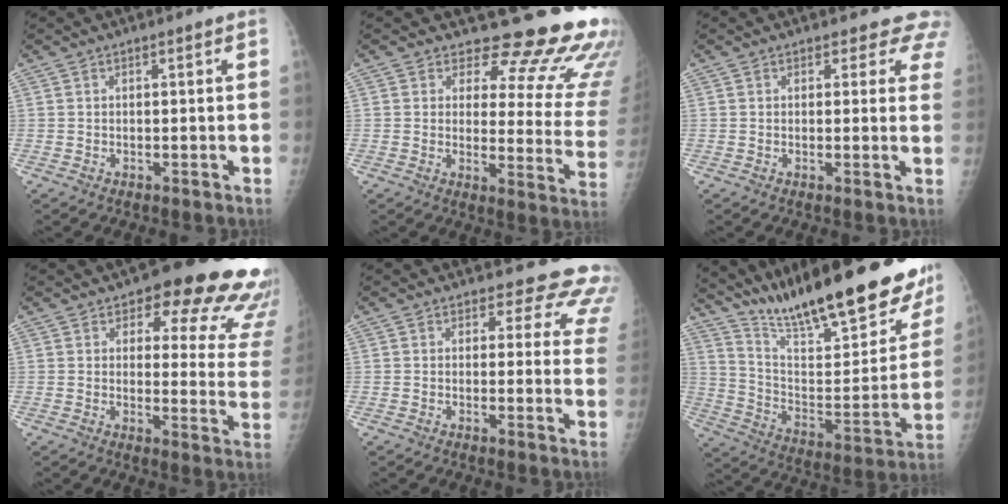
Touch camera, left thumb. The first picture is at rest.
{"total": 19.4, "force": [15.4, 7.7, 8.9], "torque": [-0.062, -0.124, 0.163]}
{"total": 4.9, "force": [4.2, 2.5, 0.0], "torque": [0.045, -0.018, 0.020]}
{"total": 19.7, "force": [14.5, 8.0, 10.6], "torque": [-0.072, -0.078, 0.151]}
{"total": 11.6, "force": [10.0, 5.4, 2.2], "torque": [0.029, -0.057, 0.077]}
{"total": 29.6, "force": [23.2, 6.9, 17.0], "torque": [-0.236, -0.104, 0.349]}